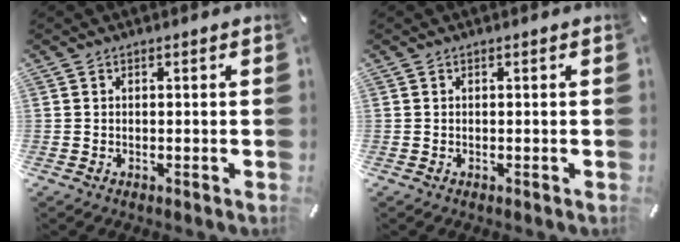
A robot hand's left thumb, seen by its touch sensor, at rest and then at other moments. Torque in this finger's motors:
{"motor_torque": [-0.01, 0.01, -0.01, 0.09, 0.00]}